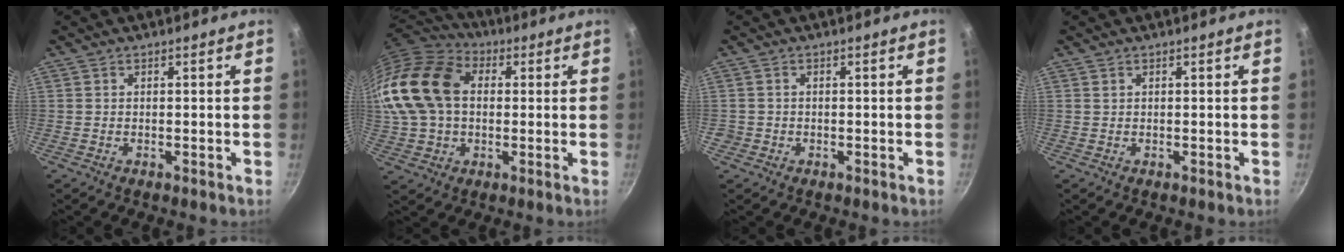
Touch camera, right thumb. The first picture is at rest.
{"total": 21.0, "force": [2.5, 15.2, 14.3], "torque": [-0.283, 0.036, 0.036]}
{"total": 1.2, "force": [-0.4, 1.1, 0.1], "torque": [-0.002, 0.003, -0.006]}
{"total": 0.0}